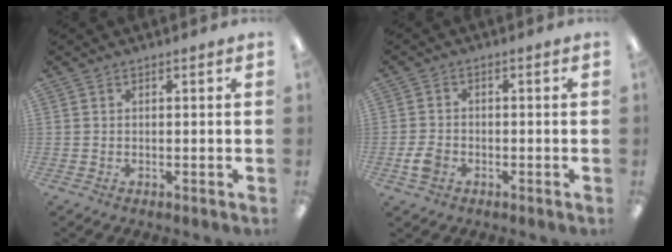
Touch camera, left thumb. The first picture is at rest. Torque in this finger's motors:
{"motor_torque": [-0.08, 0.14, 0.02, -0.03, 0.00]}